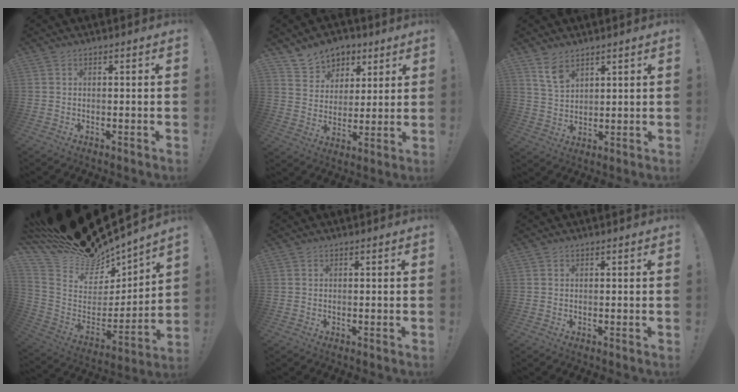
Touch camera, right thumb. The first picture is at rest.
{"total": 9.5, "force": [6.1, 7.1, 1.5], "torque": [-0.021, -0.045, 0.121]}
{"total": 7.1, "force": [4.8, 4.1, 3.1], "torque": [-0.053, -0.026, 0.092]}
{"total": 17.2, "force": [15.7, 5.1, 4.8], "torque": [-0.109, -0.120, 0.291]}
{"total": 0.0}
{"total": 0.0}